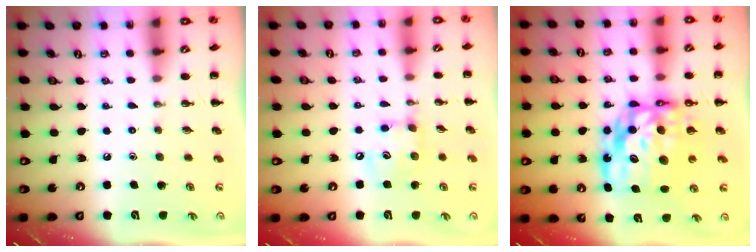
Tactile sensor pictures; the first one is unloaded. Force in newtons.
{"total": 8.4, "press": 8.3, "slide": 0.8}
{"total": 17.1, "press": 16.4, "slide": 4.6}